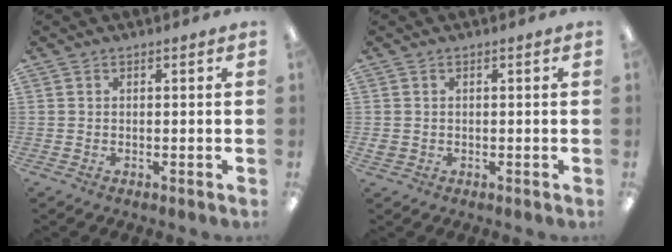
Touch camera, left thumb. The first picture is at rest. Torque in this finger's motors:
{"motor_torque": [0.22, 0.19, 0.48, -0.13, 0.00]}